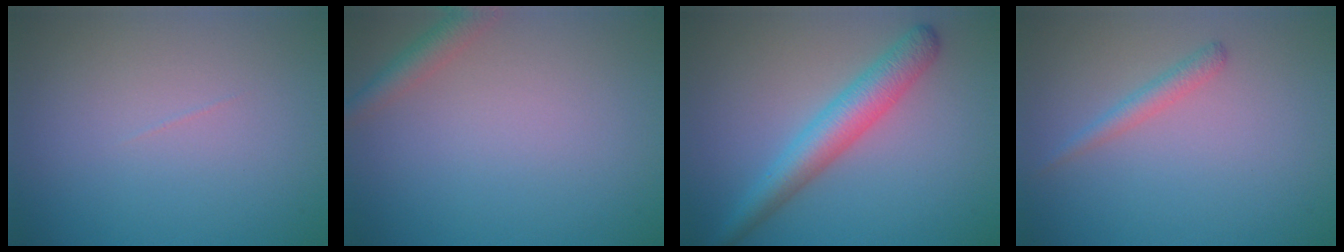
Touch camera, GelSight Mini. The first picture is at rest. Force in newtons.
{"total": 2.1, "press": 2.1, "slide": 0.1}
{"total": 4.5, "press": 4.5, "slide": 0.1}
{"total": 1.4, "press": 1.4, "slide": 0.2}